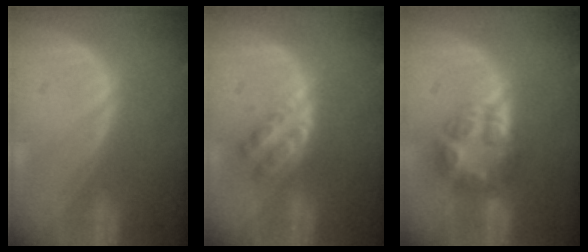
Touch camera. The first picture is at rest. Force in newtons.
{"total": 5.3, "press": 4.8, "slide": 2.1}
{"total": 7.7, "press": 6.7, "slide": 3.7}